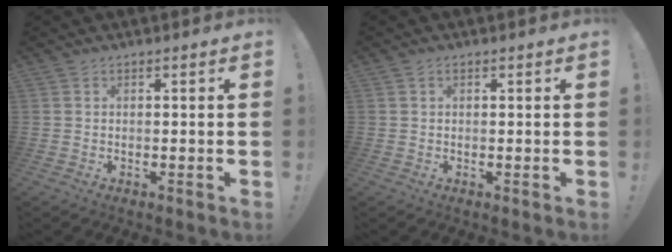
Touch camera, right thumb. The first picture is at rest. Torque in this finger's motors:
{"motor_torque": [0.06, -0.06, -0.17, 0.07, 0.09]}